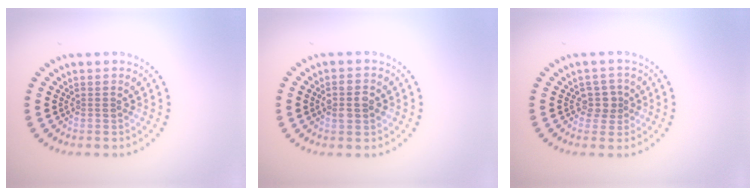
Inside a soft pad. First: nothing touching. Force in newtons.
{"total": 2.4, "press": 2.4, "slide": 0.1}
{"total": 2.0, "press": 1.7, "slide": 1.1}